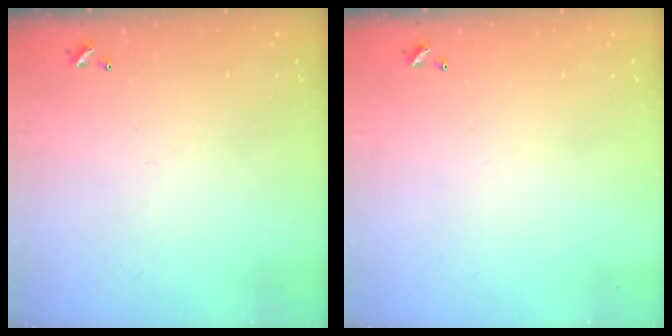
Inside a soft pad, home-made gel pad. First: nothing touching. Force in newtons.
{"total": 0.0}